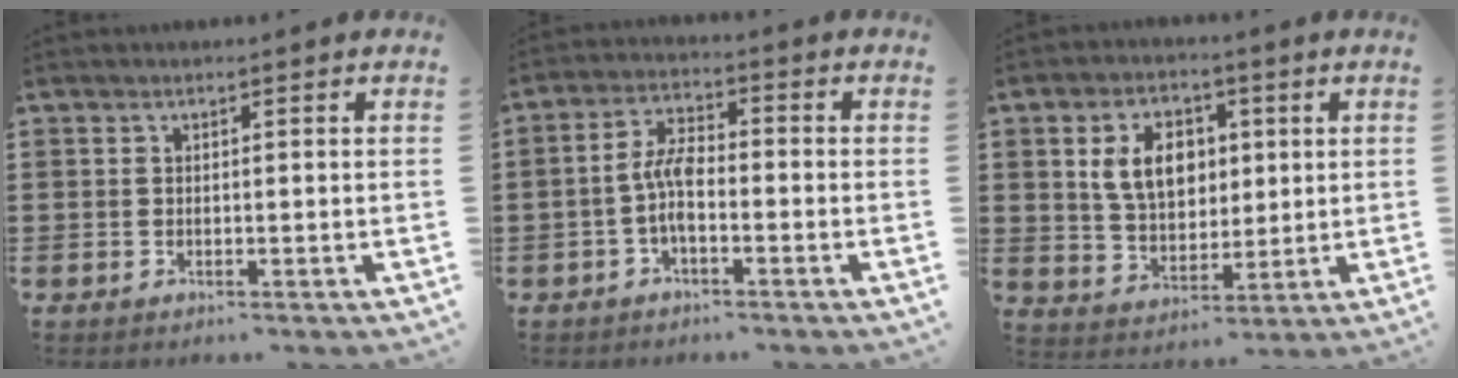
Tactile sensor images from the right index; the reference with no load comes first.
{"total": 5.4, "force": [-1.3, 2.2, 4.7], "torque": [-0.107, 0.000, -0.030]}
{"total": 8.2, "force": [2.1, 5.7, 5.4], "torque": [-0.123, 0.008, 0.029]}